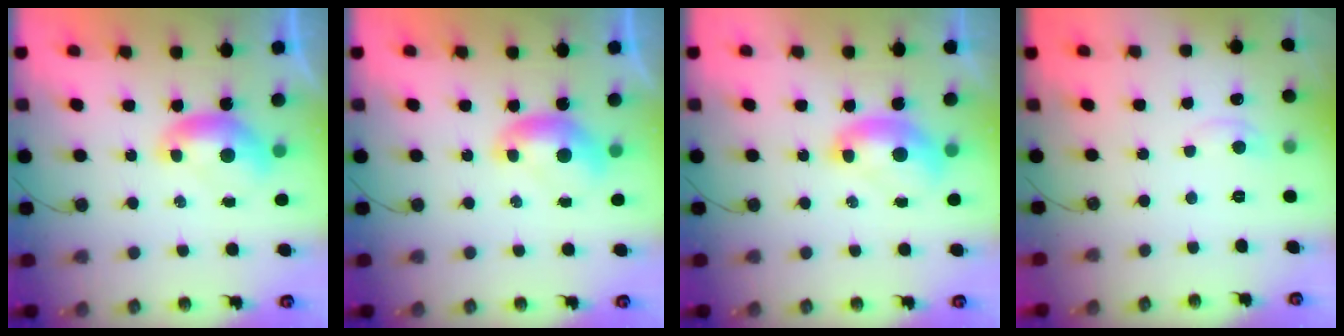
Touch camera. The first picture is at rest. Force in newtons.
{"total": 0.0}
{"total": 2.0, "press": 2.0, "slide": 0.4}
{"total": 1.1, "press": 1.0, "slide": 0.5}